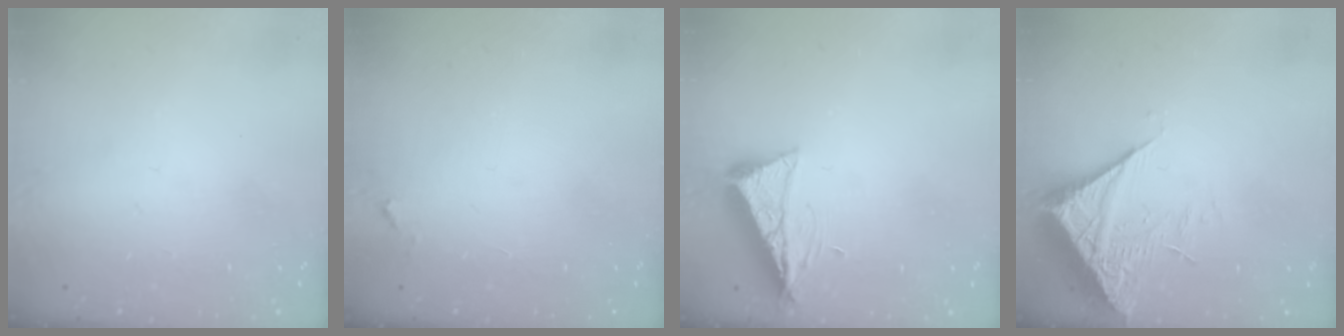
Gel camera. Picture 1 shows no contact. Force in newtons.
{"total": 4.2, "press": 4.2, "slide": 0.1}
{"total": 7.7, "press": 7.6, "slide": 0.8}
{"total": 7.2, "press": 7.2, "slide": 0.8}